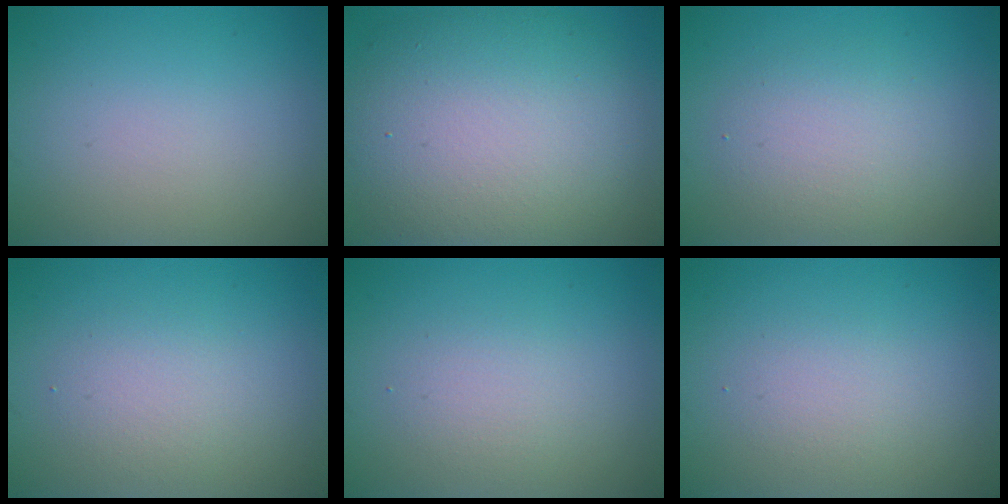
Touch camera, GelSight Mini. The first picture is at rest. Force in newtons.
{"total": 12.1, "press": 12.1, "slide": 1.1}
{"total": 3.2, "press": 3.2, "slide": 0.1}
{"total": 2.1, "press": 2.1, "slide": 0.1}
{"total": 1.7, "press": 1.7, "slide": 0.0}
{"total": 1.6, "press": 1.6, "slide": 0.2}